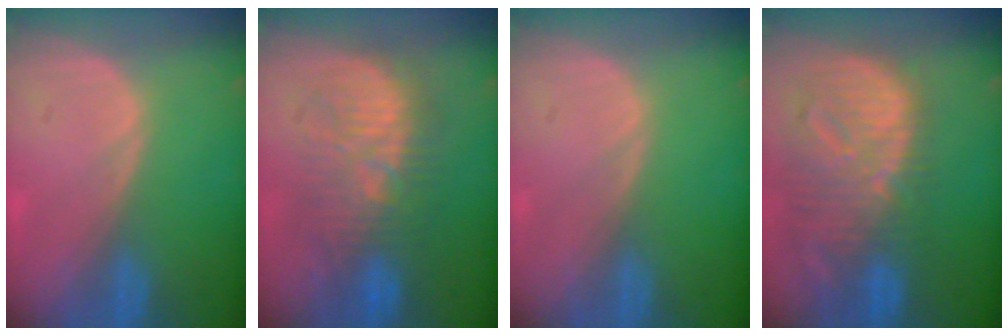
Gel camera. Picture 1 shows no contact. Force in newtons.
{"total": 9.9, "press": 9.9, "slide": 0.3}
{"total": 0.0}
{"total": 12.6, "press": 11.0, "slide": 6.2}